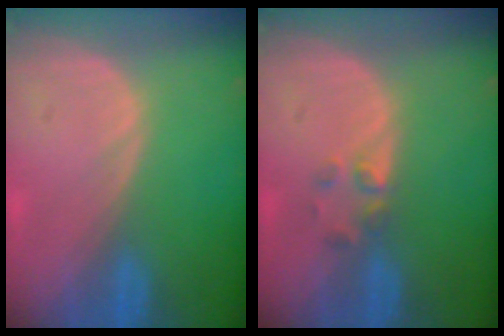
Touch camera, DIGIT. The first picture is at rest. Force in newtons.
{"total": 2.0, "press": 1.9, "slide": 0.8}